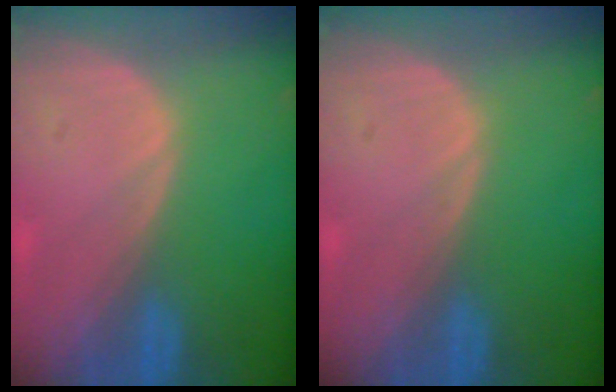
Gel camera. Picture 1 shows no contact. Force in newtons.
{"total": 0.0}